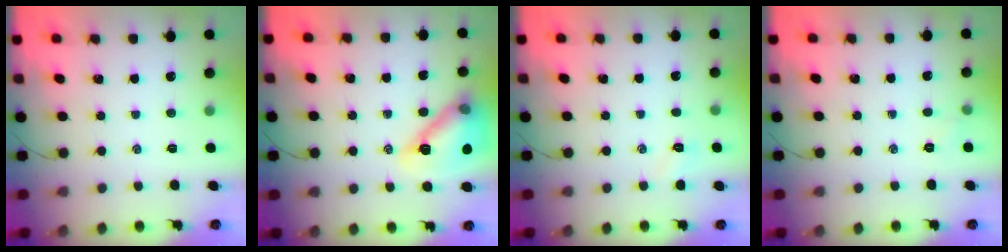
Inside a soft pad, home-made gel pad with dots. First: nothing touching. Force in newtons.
{"total": 17.3, "press": 17.1, "slide": 2.3}
{"total": 2.9, "press": 2.8, "slide": 0.8}
{"total": 3.8, "press": 3.7, "slide": 1.2}